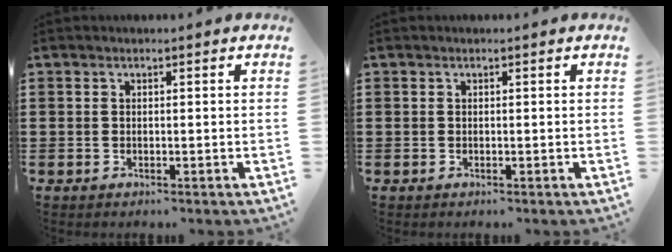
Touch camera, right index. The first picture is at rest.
{"total": 0.0}